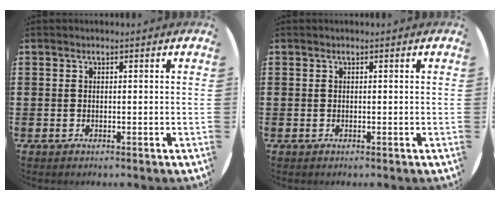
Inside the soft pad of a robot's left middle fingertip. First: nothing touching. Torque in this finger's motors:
{"motor_torque": [-0.07, 0.04, -0.01, -0.01]}